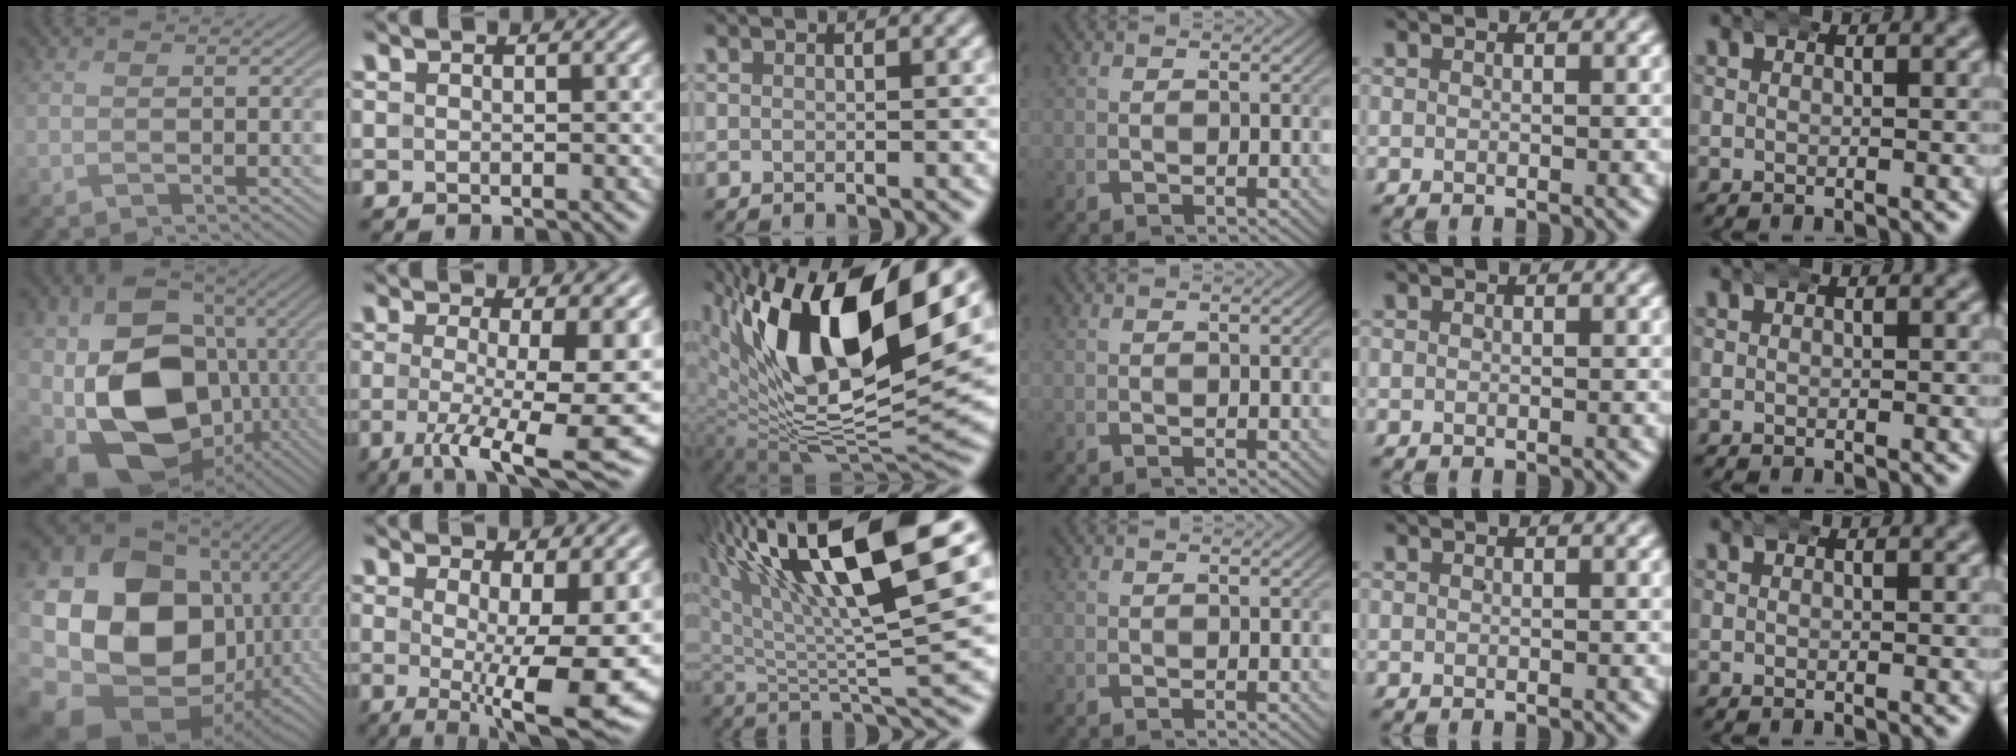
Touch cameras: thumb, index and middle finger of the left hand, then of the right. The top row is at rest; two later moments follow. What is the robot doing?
{"motion": "wrap", "object": "aluminum foil"}